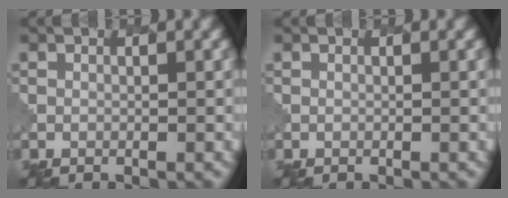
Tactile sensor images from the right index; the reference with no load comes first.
{"total": 0.0}